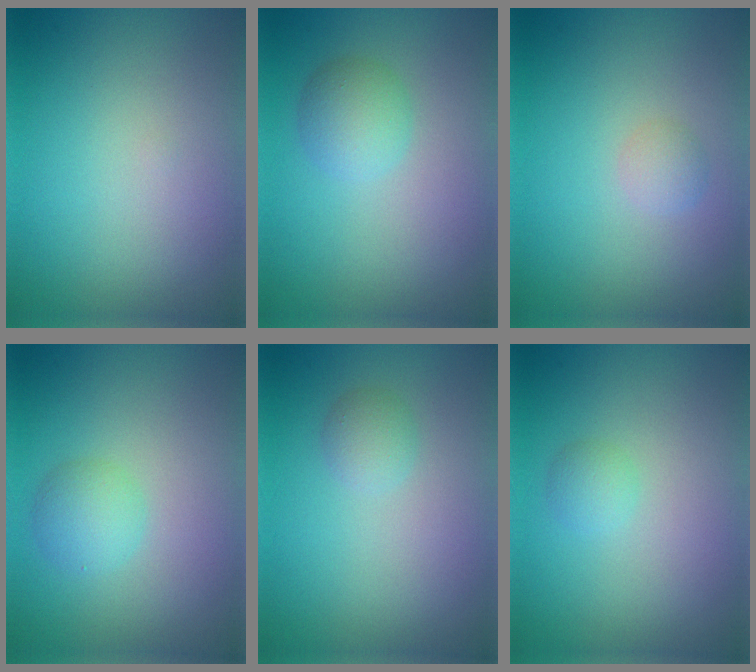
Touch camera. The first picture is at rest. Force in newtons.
{"total": 2.5, "press": 2.5, "slide": 0.1}
{"total": 1.1, "press": 1.1, "slide": 0.0}
{"total": 2.1, "press": 2.1, "slide": 0.0}
{"total": 1.3, "press": 1.3, "slide": 0.0}
{"total": 1.1, "press": 1.1, "slide": 0.0}